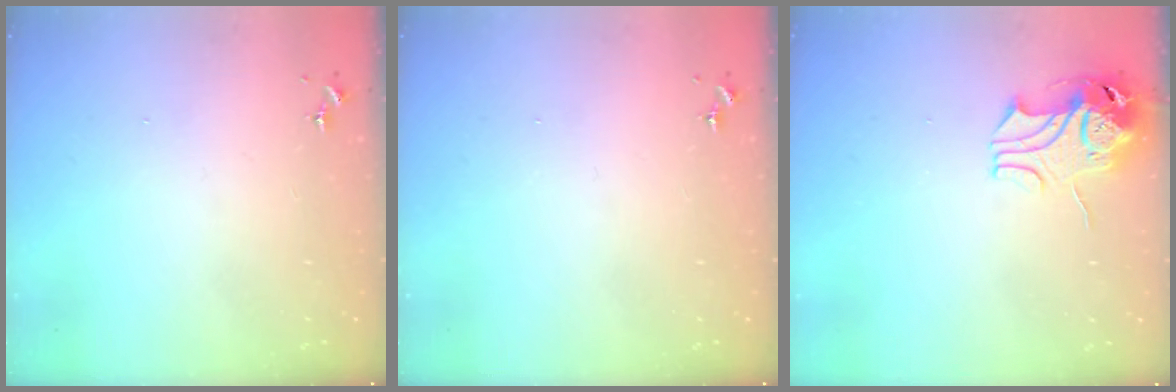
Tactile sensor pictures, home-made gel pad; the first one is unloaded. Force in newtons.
{"total": 0.0}
{"total": 10.6, "press": 10.5, "slide": 1.5}